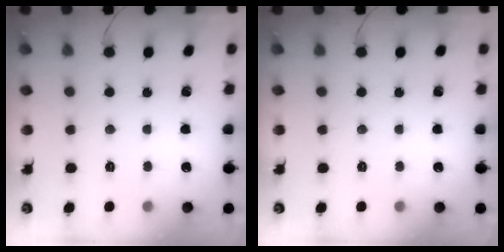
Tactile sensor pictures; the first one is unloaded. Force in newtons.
{"total": 0.0}